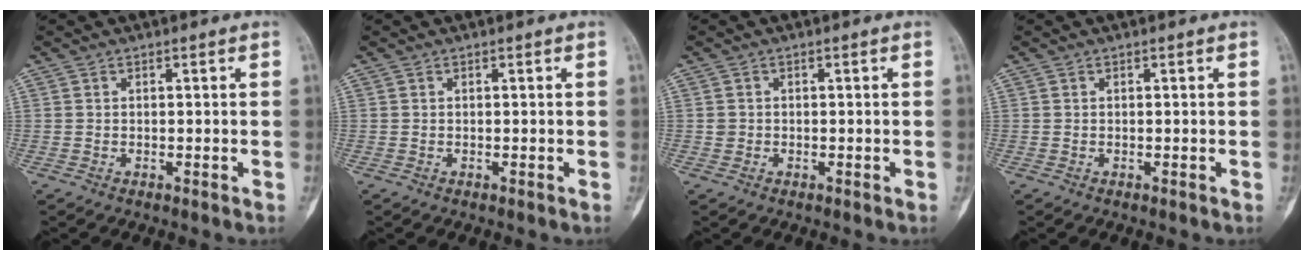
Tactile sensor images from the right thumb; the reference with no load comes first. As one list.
[{"total": 0.0}, {"total": 1.0, "force": [-0.2, 0.9, 0.3], "torque": [-0.002, 0.003, -0.003]}, {"total": 0.0}]